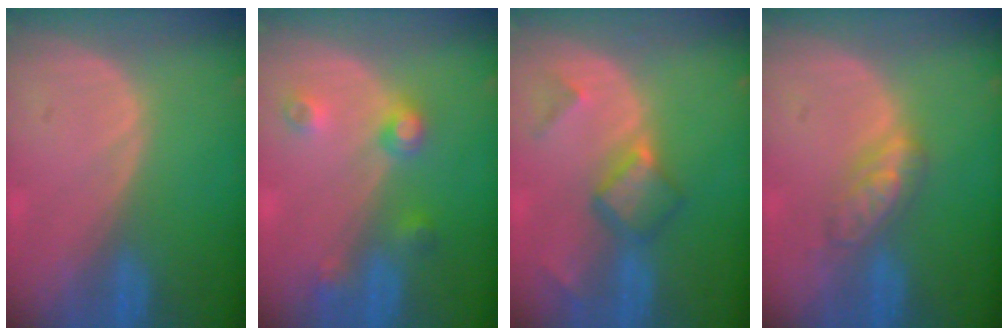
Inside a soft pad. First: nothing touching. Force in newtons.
{"total": 4.5, "press": 4.0, "slide": 2.1}
{"total": 5.5, "press": 5.0, "slide": 2.2}
{"total": 4.8, "press": 4.5, "slide": 1.6}